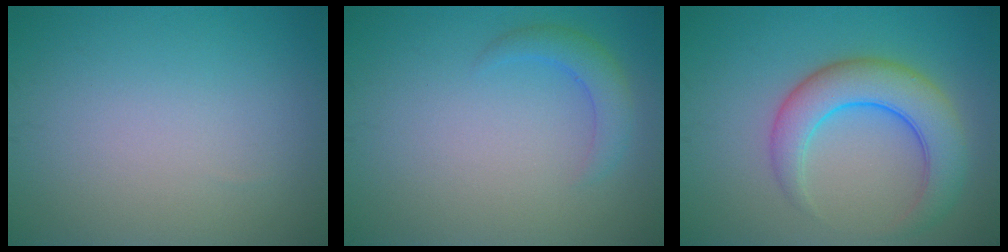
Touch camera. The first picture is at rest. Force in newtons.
{"total": 2.3, "press": 2.3, "slide": 0.0}
{"total": 6.1, "press": 6.1, "slide": 0.4}